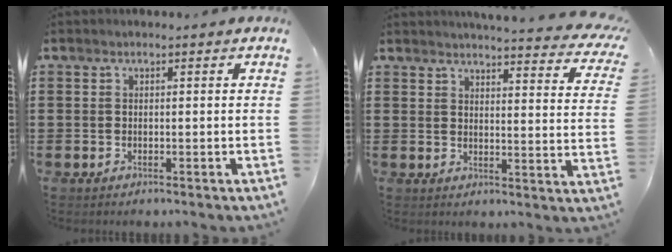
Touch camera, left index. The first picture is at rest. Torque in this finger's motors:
{"motor_torque": [2.14, 0.00, 0.48, 0.06]}